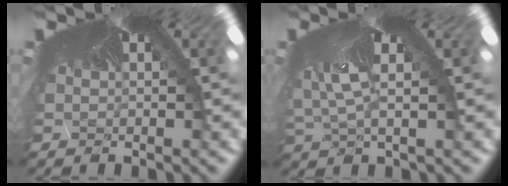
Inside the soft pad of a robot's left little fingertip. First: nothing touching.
{"total": 2.6, "force": [-2.6, -0.4, -0.3], "torque": [-0.014, -0.044, -0.015]}